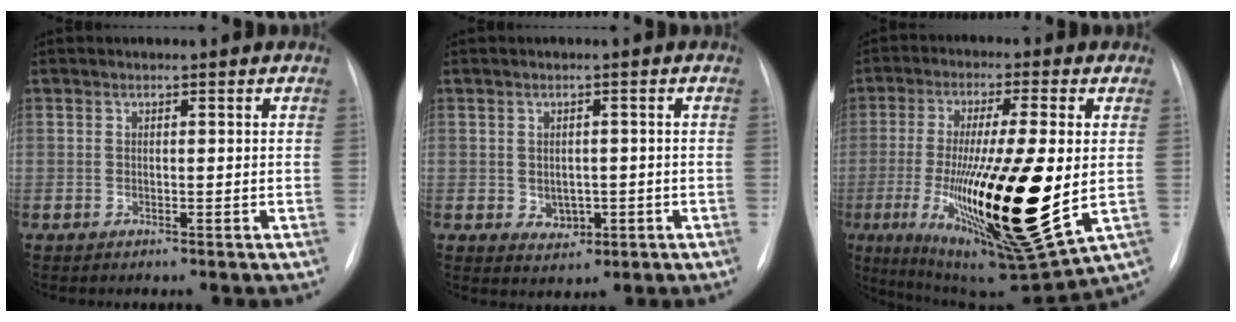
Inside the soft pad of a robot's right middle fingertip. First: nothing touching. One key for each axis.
{"total": 3.2, "fx": -0.6, "fy": 2.5, "fz": 1.9, "tx": -0.023, "ty": 0.002, "tz": 0.003}
{"total": 23.9, "fx": -3.2, "fy": 4.1, "fz": 23.3, "tx": -0.405, "ty": -0.047, "tz": -0.037}